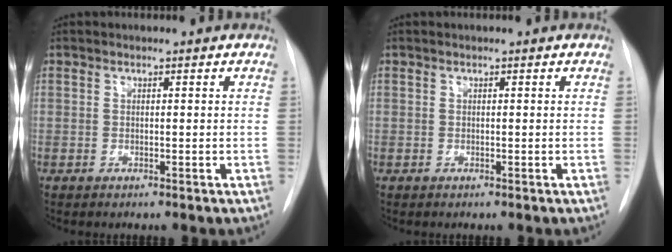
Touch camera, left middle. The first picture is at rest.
{"total": 0.0}